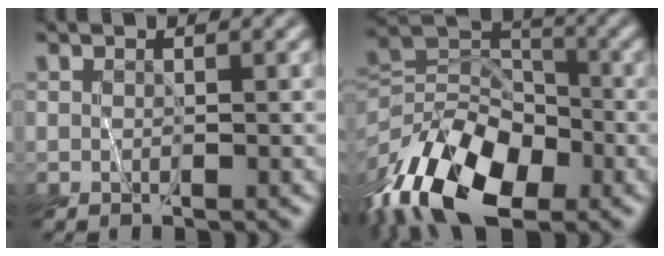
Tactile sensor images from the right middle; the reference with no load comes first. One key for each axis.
{"total": 12.2, "fx": -6.7, "fy": 6.8, "fz": 7.6, "tx": -0.147, "ty": -0.001, "tz": -0.137}